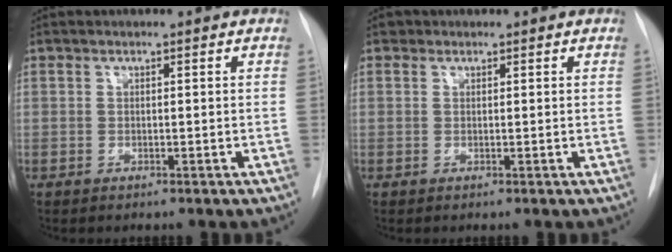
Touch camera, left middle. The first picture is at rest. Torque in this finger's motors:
{"motor_torque": [0.07, -0.07, -0.13, 0.00]}